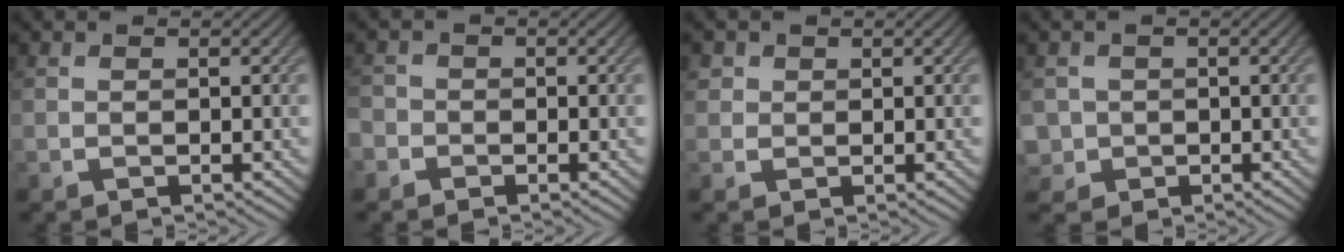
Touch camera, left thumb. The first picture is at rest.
{"total": 1.7, "force": [-1.0, 1.4, 0.3], "torque": [-0.003, 0.003, -0.029]}
{"total": 1.8, "force": [0.9, 1.6, 0.3], "torque": [-0.005, 0.002, 0.010]}
{"total": 2.4, "force": [-0.1, 2.4, 0.2], "torque": [-0.007, -0.006, -0.005]}